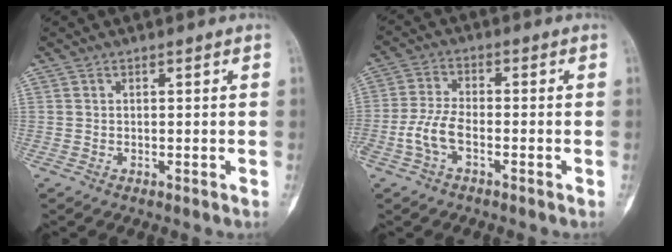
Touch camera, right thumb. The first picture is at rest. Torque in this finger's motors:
{"motor_torque": [0.34, 0.28, 1.12, -0.46, 0.13]}